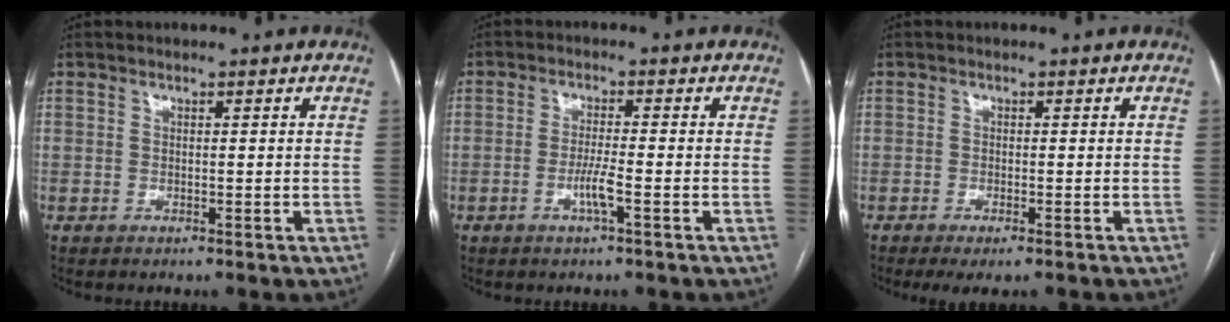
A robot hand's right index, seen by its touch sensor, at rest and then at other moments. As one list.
[{"total": 3.4, "force": [-1.4, -0.1, 3.1], "torque": [-0.062, -0.004, -0.028]}, {"total": 4.4, "force": [-3.3, 0.9, 2.7], "torque": [-0.035, -0.009, -0.046]}]